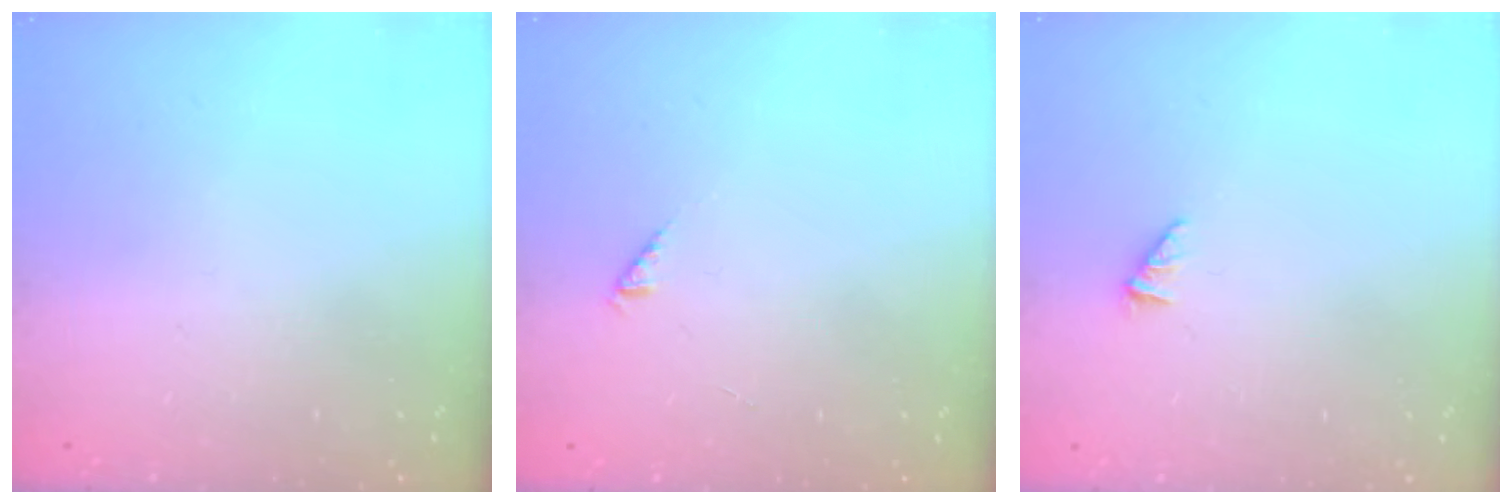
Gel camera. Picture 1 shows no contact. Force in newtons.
{"total": 0.0}
{"total": 1.2, "press": 1.1, "slide": 0.2}